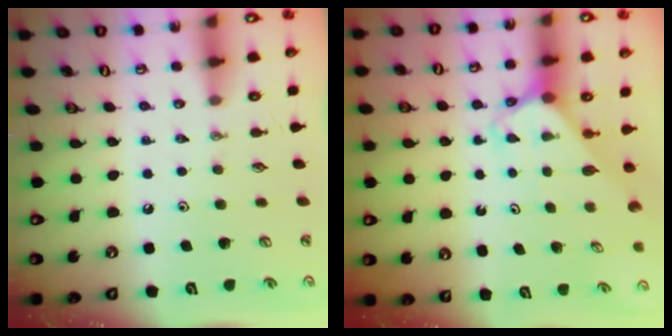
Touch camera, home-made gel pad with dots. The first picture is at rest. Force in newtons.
{"total": 2.6, "press": 2.6, "slide": 0.2}